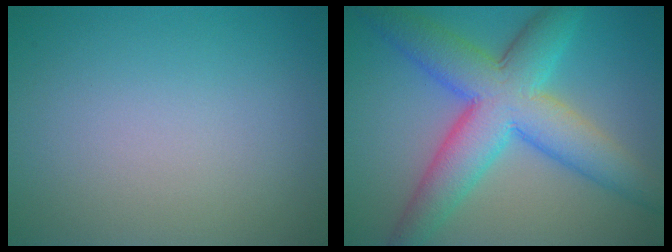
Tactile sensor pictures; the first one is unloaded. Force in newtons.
{"total": 9.4, "press": 9.4, "slide": 0.2}